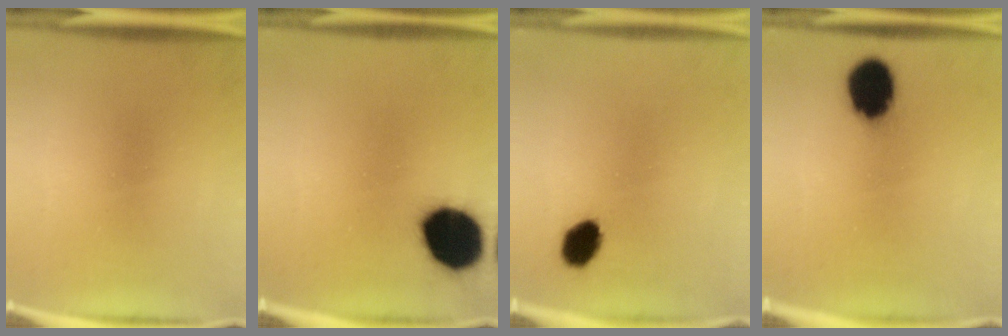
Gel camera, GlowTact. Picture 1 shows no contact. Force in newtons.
{"total": 17.3}
{"total": 6.2}
{"total": 11.8}